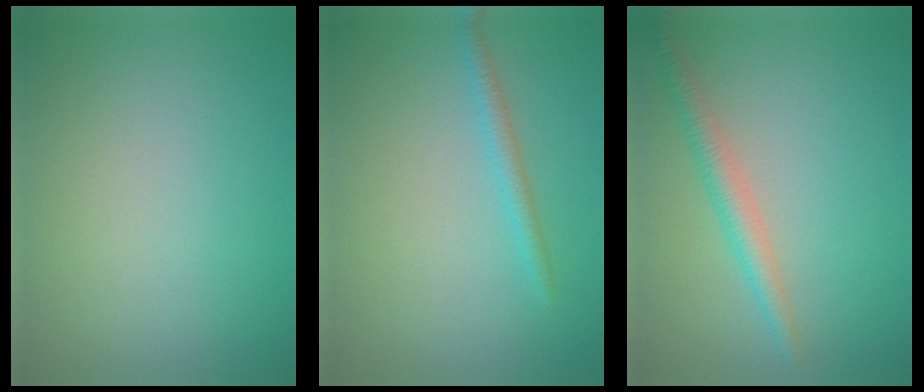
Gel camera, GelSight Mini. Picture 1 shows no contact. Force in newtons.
{"total": 1.7, "press": 1.7, "slide": 0.1}
{"total": 2.7, "press": 2.7, "slide": 0.1}